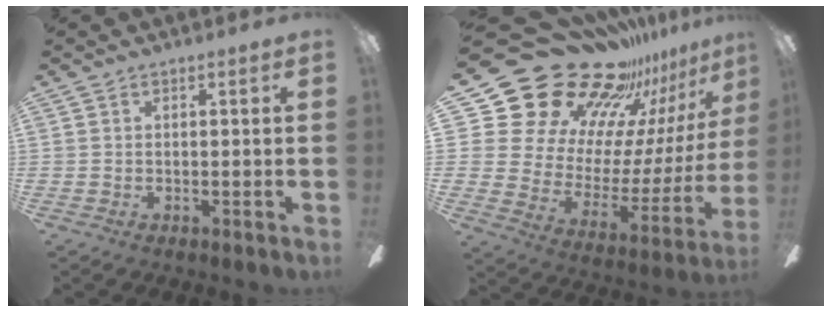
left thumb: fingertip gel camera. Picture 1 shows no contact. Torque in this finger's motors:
{"motor_torque": [0.76, 0.76, 1.38, -1.38, 0.04]}